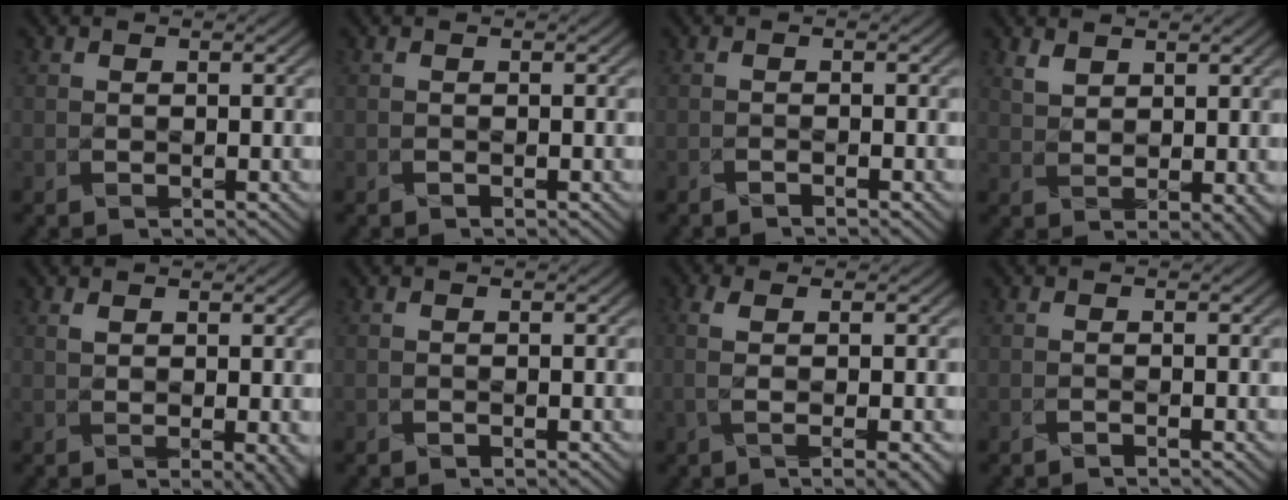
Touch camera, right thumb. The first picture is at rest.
{"total": 0.0}
{"total": 1.1, "force": [-0.9, -0.4, 0.3], "torque": [-0.003, 0.001, -0.017]}
{"total": 3.0, "force": [1.8, 1.4, 2.0], "torque": [-0.046, -0.001, 0.037]}
{"total": 2.7, "force": [0.5, 1.1, 2.4], "torque": [-0.037, 0.004, 0.013]}
{"total": 0.0}
{"total": 4.1, "force": [-0.4, -0.1, 4.1], "torque": [-0.078, 0.006, -0.006]}
{"total": 0.7, "force": [-0.6, -0.2, 0.4], "torque": [-0.002, 0.001, -0.011]}